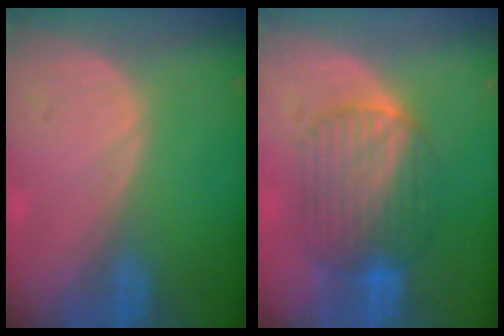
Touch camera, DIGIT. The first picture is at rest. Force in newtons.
{"total": 7.9, "press": 7.9, "slide": 0.2}